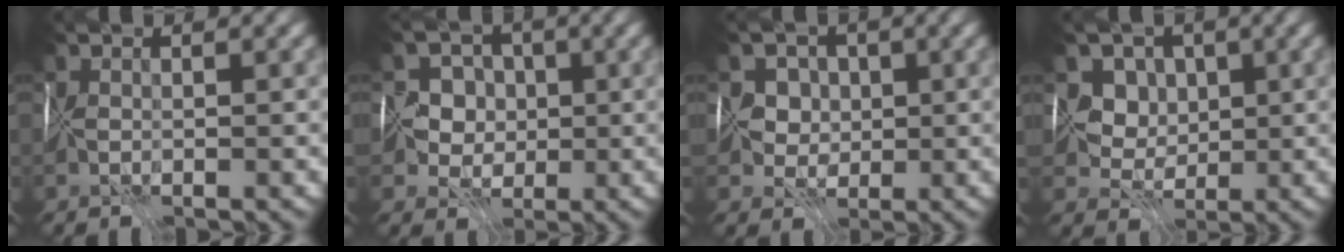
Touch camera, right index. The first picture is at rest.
{"total": 3.8, "force": [0.5, 3.7, 1.0], "torque": [0.010, 0.016, -0.014]}
{"total": 3.1, "force": [1.1, 2.8, 0.6], "torque": [0.010, 0.015, 0.006]}
{"total": 4.7, "force": [2.2, 3.9, 1.5], "torque": [-0.005, 0.003, 0.032]}